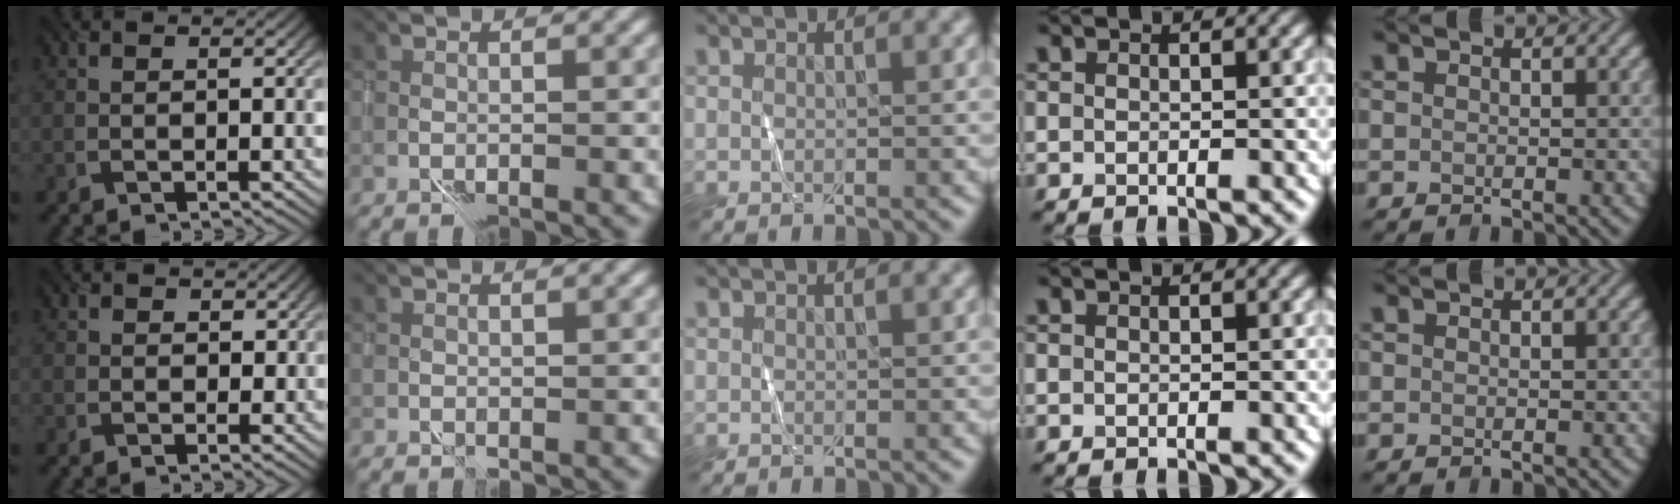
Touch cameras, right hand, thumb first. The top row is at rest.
{"thumb": {"total": 1.0, "force": [0.1, 0.5, -0.9], "torque": [0.014, -0.008, 0.004]}, "index": {"total": 1.3, "force": [1.2, 0.0, -0.3], "torque": [0.006, 0.004, 0.025]}}